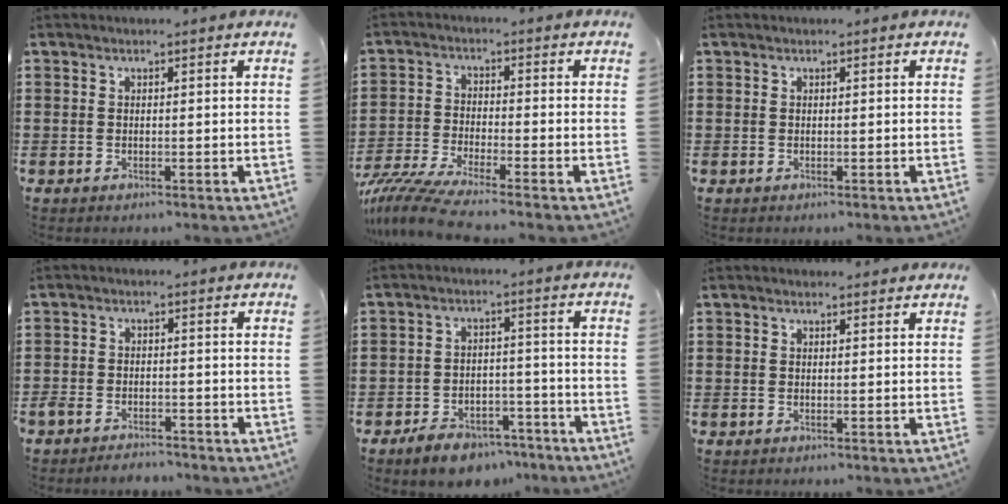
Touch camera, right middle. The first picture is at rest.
{"total": 6.0, "force": [-5.3, -0.1, 2.7], "torque": [-0.078, -0.024, -0.110]}
{"total": 0.0}
{"total": 3.0, "force": [-2.9, 0.7, 0.1], "torque": [-0.016, -0.001, -0.065]}
{"total": 5.6, "force": [-5.1, 1.9, 1.5], "torque": [-0.029, 0.012, -0.101]}
{"total": 0.7, "force": [0.7, 0.0, 0.2], "torque": [0.003, -0.003, 0.012]}